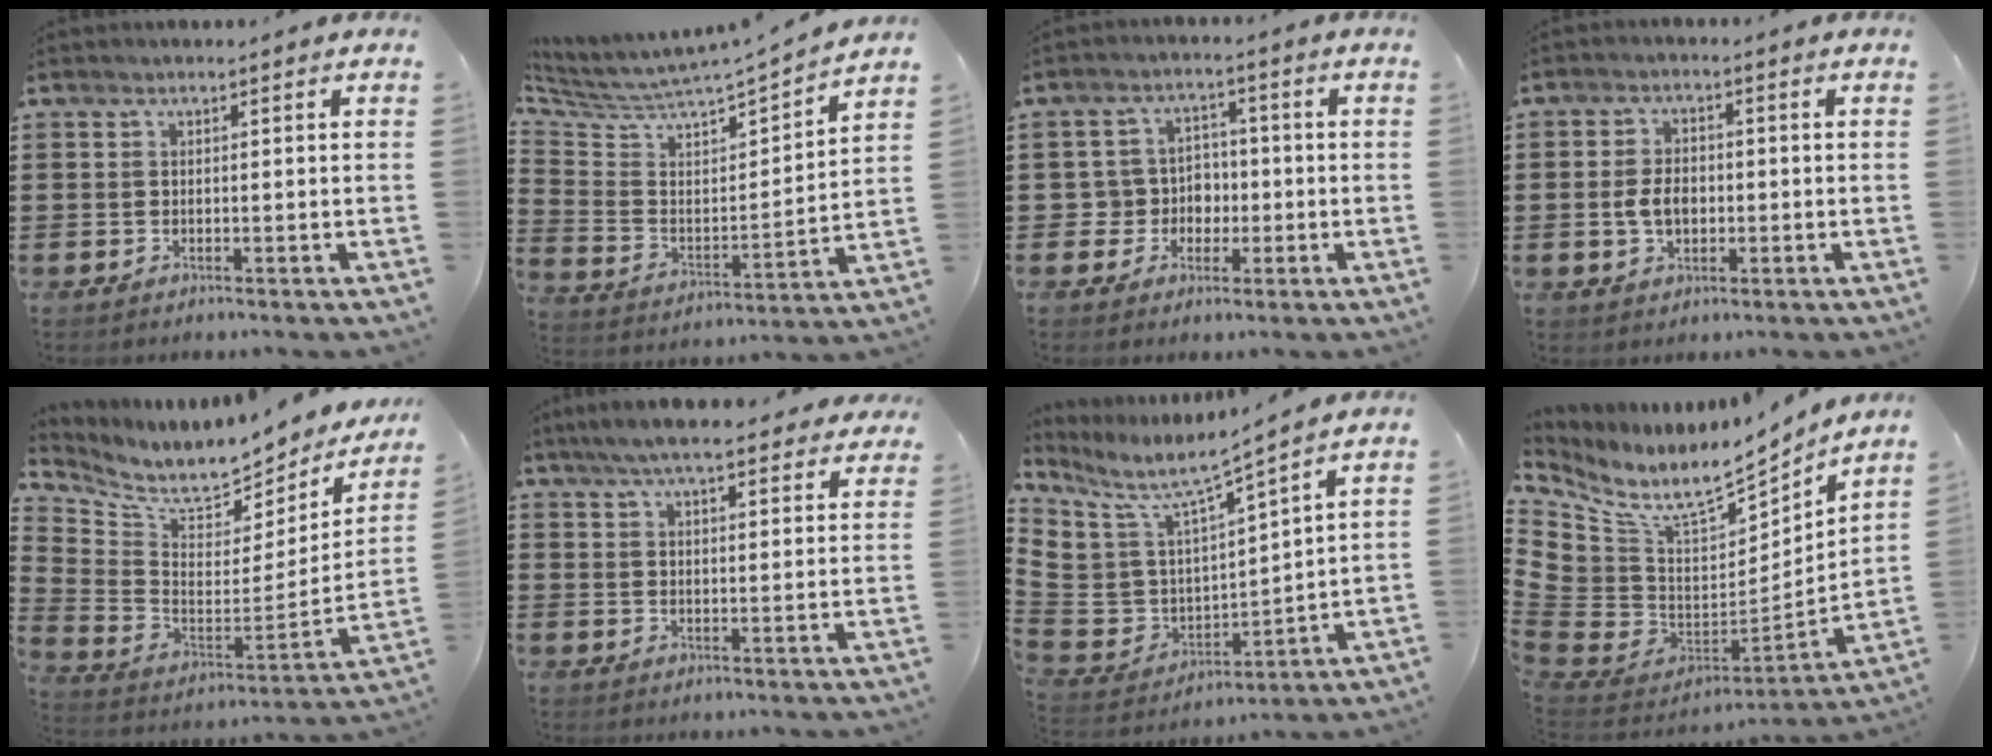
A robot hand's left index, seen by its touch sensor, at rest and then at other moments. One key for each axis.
{"total": 3.4, "fx": 3.2, "fy": 0.3, "fz": 0.8, "tx": -0.042, "ty": -0.050, "tz": 0.045}
{"total": 4.8, "fx": -0.8, "fy": 4.6, "fz": 1.2, "tx": -0.042, "ty": 0.013, "tz": -0.016}
{"total": 4.4, "fx": -0.5, "fy": 2.8, "fz": 3.3, "tx": -0.063, "ty": 0.002, "tz": -0.014}
{"total": 7.1, "fx": 6.1, "fy": 1.7, "fz": 3.1, "tx": -0.092, "ty": -0.058, "tz": 0.102}
{"total": 6.5, "fx": 5.9, "fy": 0.6, "fz": 2.6, "tx": -0.068, "ty": -0.014, "tz": 0.107}
{"total": 8.1, "fx": 6.5, "fy": 3.1, "fz": 3.7, "tx": -0.111, "ty": -0.049, "tz": 0.113}
{"total": 10.1, "fx": 7.8, "fy": 4.8, "fz": 4.2, "tx": -0.121, "ty": -0.062, "tz": 0.137}